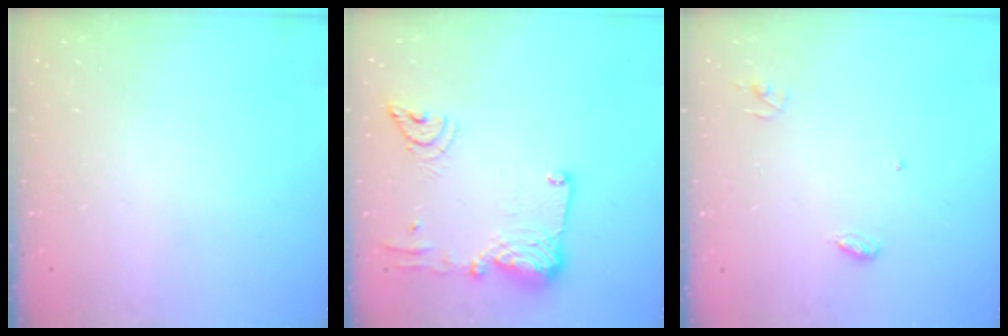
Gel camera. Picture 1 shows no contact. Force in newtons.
{"total": 15.6, "press": 15.5, "slide": 1.8}
{"total": 3.6, "press": 3.6, "slide": 0.3}